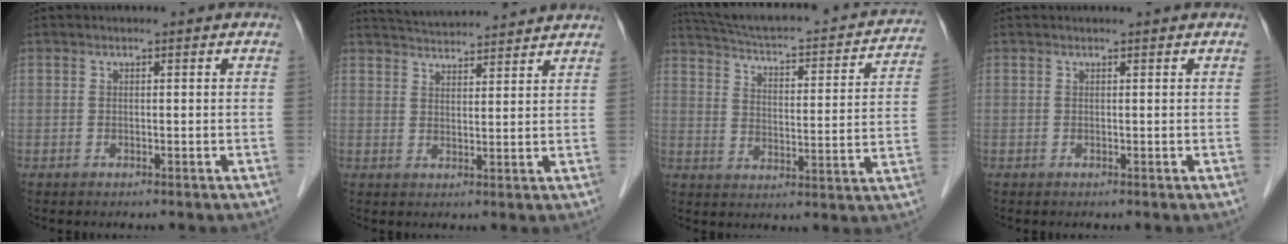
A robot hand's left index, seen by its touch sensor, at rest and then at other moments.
{"total": 10.8, "force": [10.3, 0.7, 3.0], "torque": [-0.055, 0.026, 0.147]}
{"total": 24.4, "force": [21.7, 4.7, 10.0], "torque": [-0.159, -0.011, 0.275]}
{"total": 1.4, "force": [1.4, 0.1, 0.4], "torque": [-0.010, 0.015, 0.016]}